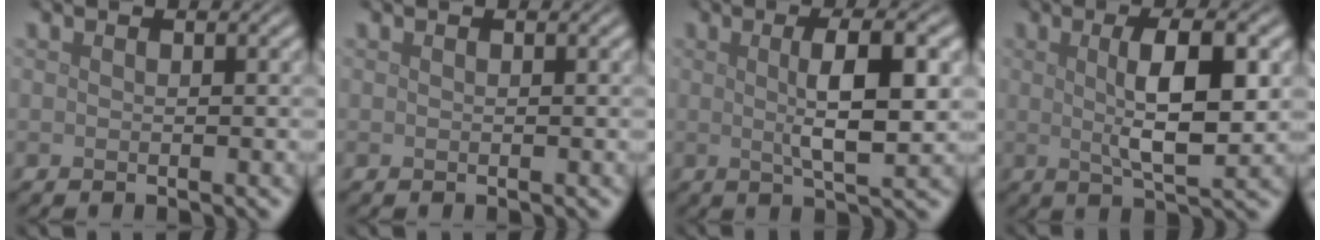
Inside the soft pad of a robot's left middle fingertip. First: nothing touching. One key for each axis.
{"total": 0.0}
{"total": 5.7, "fx": 0.6, "fy": 1.3, "fz": 5.5, "tx": -0.087, "ty": 0.004, "tz": 0.012}
{"total": 6.2, "fx": 0.9, "fy": 1.6, "fz": 5.9, "tx": -0.093, "ty": 0.002, "tz": 0.016}